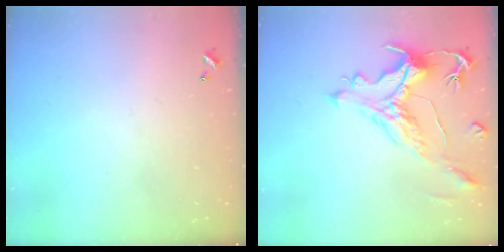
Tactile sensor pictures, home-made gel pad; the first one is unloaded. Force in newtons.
{"total": 2.2, "press": 1.7, "slide": 1.4}